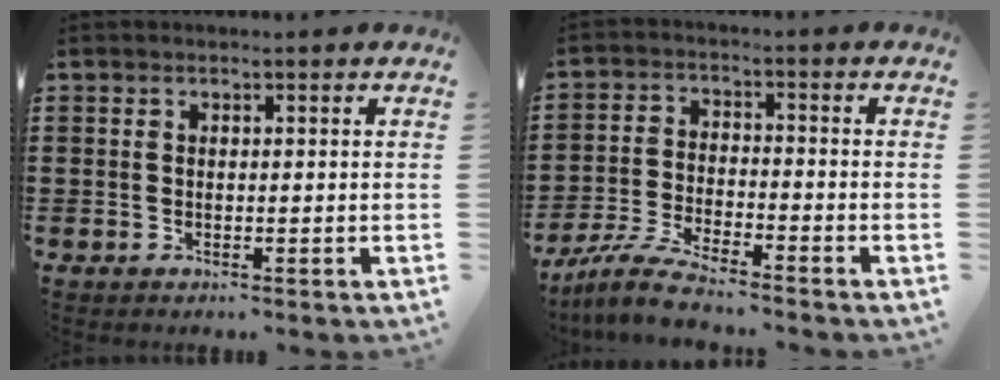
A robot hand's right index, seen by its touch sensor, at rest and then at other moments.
{"total": 6.0, "force": [-5.6, 0.1, 2.2], "torque": [-0.054, -0.008, -0.109]}